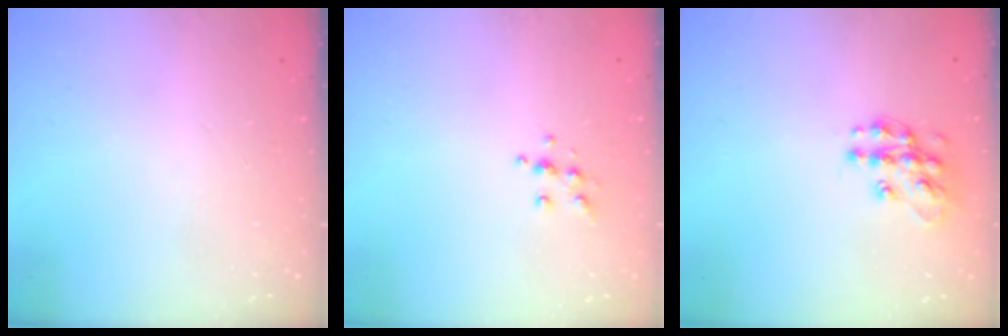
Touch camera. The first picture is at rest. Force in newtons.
{"total": 5.6, "press": 5.6, "slide": 0.6}
{"total": 12.6, "press": 12.6, "slide": 0.8}